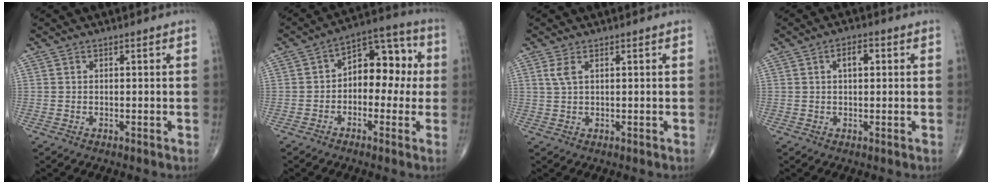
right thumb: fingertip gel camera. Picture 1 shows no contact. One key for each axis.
{"total": 11.3, "fx": 0.1, "fy": 7.3, "fz": 8.5, "tx": -0.076, "ty": 0.044, "tz": -0.014}
{"total": 2.2, "fx": 1.0, "fy": 0.9, "fz": 1.8, "tx": -0.045, "ty": 0.007, "tz": 0.028}
{"total": 3.3, "fx": 0.9, "fy": 1.7, "fz": 2.7, "tx": -0.037, "ty": 0.009, "tz": 0.013}